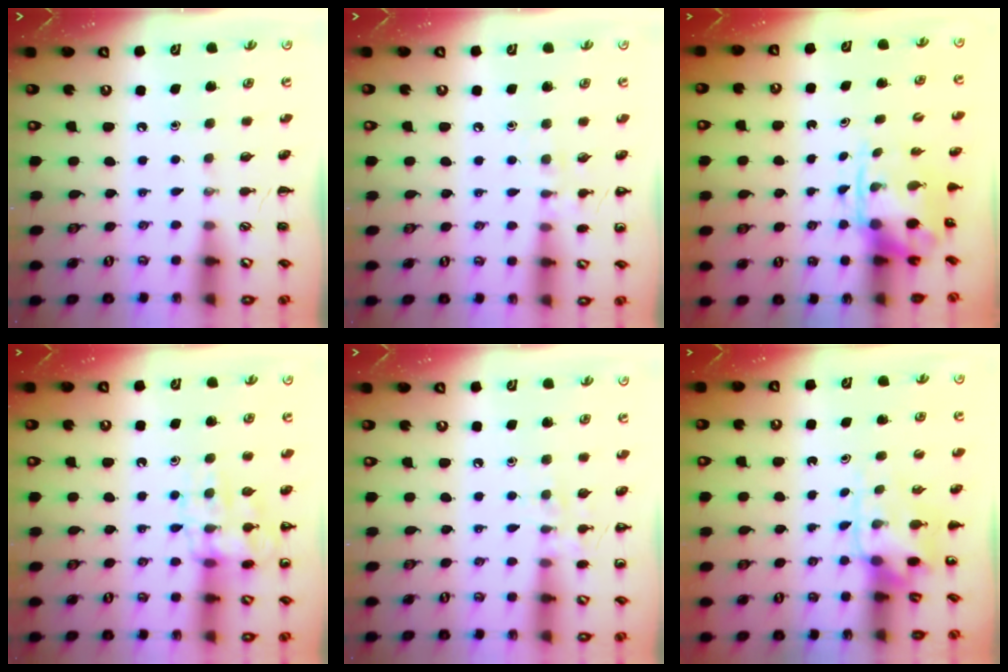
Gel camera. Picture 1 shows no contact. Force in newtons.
{"total": 6.9, "press": 6.6, "slide": 1.9}
{"total": 3.8, "press": 3.7, "slide": 0.8}
{"total": 12.4, "press": 12.4, "slide": 0.8}
{"total": 6.2, "press": 6.1, "slide": 1.4}
{"total": 4.4, "press": 4.3, "slide": 1.0}